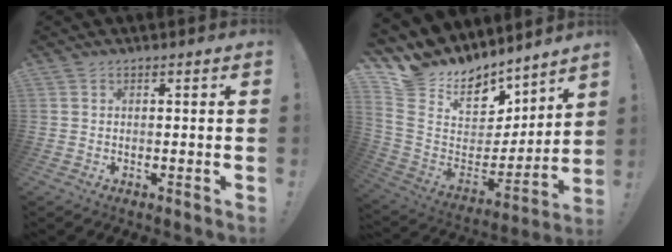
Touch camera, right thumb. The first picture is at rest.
{"total": 13.4, "force": [10.5, 7.9, 2.8], "torque": [-0.050, -0.101, 0.214]}